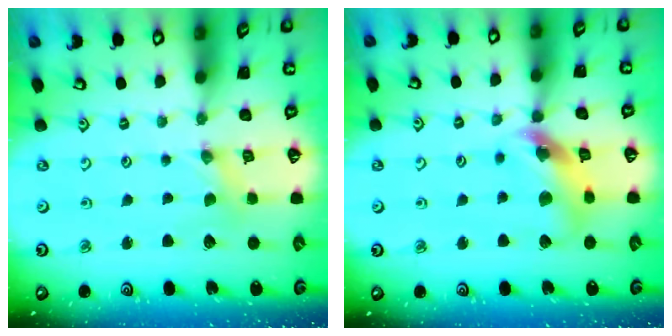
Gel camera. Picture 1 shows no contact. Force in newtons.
{"total": 12.3, "press": 12.2, "slide": 1.6}